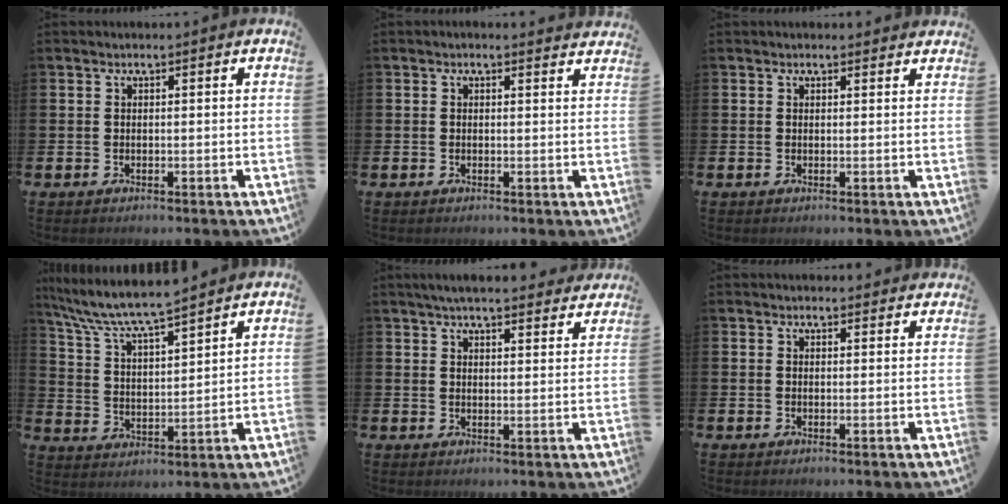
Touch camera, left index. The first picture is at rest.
{"total": 0.5, "force": [0.5, 0.1, 0.1], "torque": [0.007, -0.004, 0.009]}
{"total": 0.8, "force": [0.8, 0.2, 0.1], "torque": [0.007, 0.000, 0.012]}
{"total": 7.6, "force": [7.0, 0.7, 2.9], "torque": [-0.081, -0.043, 0.120]}
{"total": 4.9, "force": [4.6, 0.6, 1.7], "torque": [-0.033, -0.019, 0.082]}
{"total": 1.3, "force": [1.3, 0.3, 0.0], "torque": [0.007, -0.004, 0.021]}